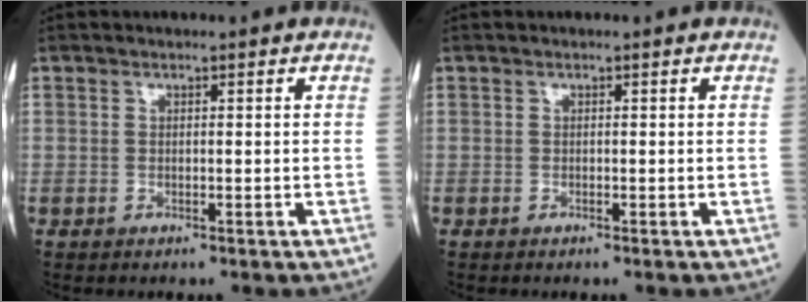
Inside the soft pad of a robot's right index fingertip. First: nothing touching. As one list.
[{"total": 0.0}]